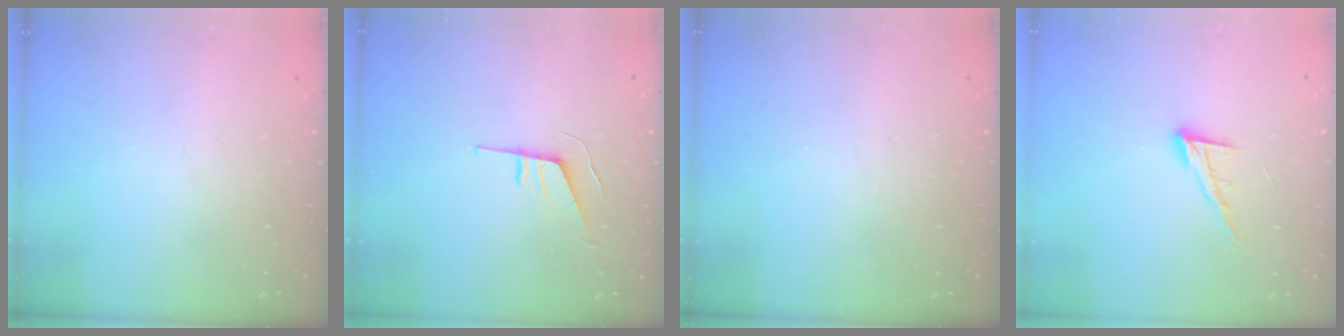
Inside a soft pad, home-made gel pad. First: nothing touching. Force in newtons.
{"total": 6.4, "press": 5.9, "slide": 2.5}
{"total": 0.0}
{"total": 10.6, "press": 10.5, "slide": 1.6}